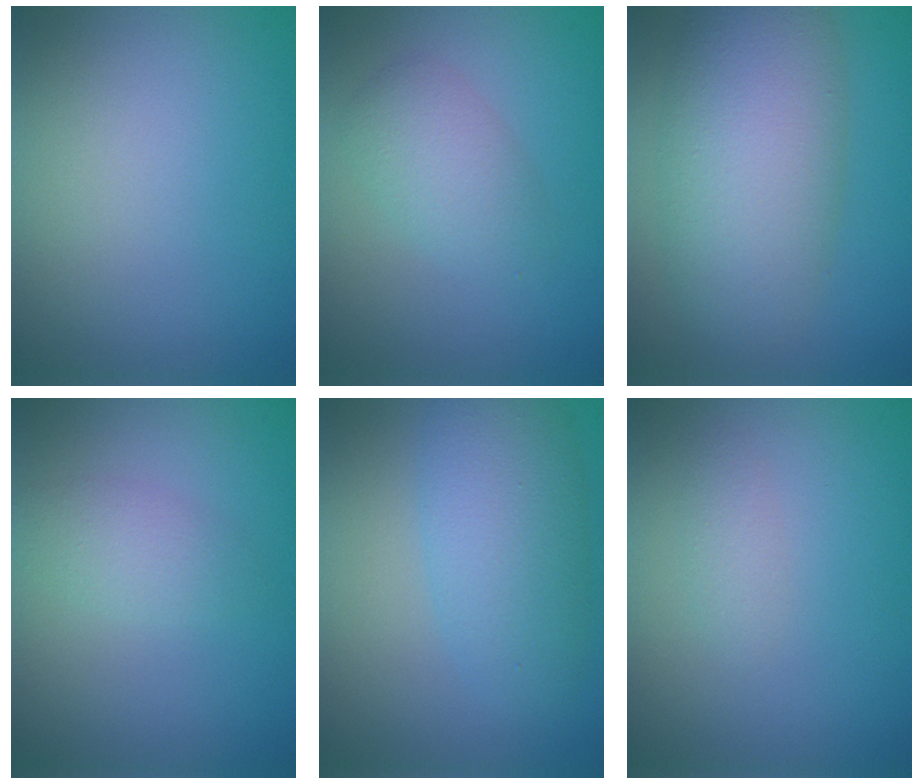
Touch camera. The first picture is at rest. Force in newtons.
{"total": 2.7, "press": 2.7, "slide": 0.1}
{"total": 8.0, "press": 8.0, "slide": 0.5}
{"total": 1.9, "press": 1.9, "slide": 0.1}
{"total": 5.1, "press": 5.1, "slide": 0.1}
{"total": 1.0, "press": 1.0, "slide": 0.0}